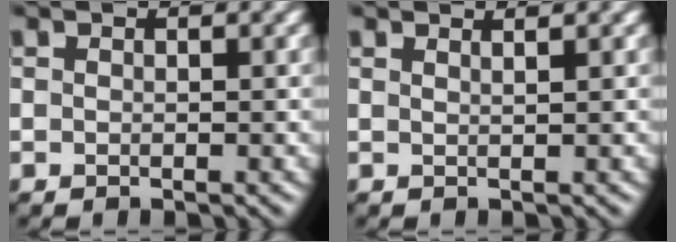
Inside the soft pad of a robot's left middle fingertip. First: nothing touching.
{"total": 1.8, "force": [1.3, 0.7, 1.1], "torque": [0.002, 0.002, 0.001]}